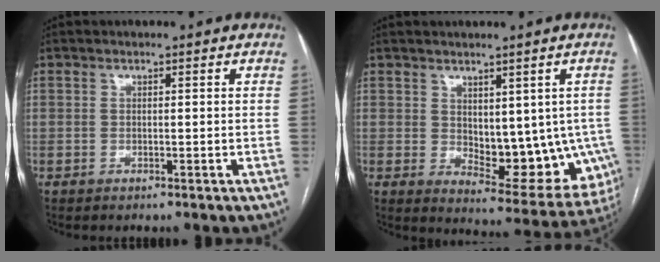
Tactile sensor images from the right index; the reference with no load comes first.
{"total": 13.0, "force": [-0.5, 7.0, 11.0], "torque": [-0.128, -0.008, 0.009]}